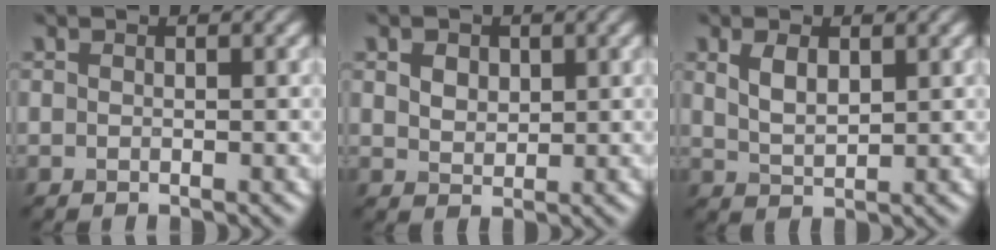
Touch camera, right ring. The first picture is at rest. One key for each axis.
{"total": 2.8, "fx": 1.2, "fy": 1.9, "fz": 1.6, "tx": -0.030, "ty": 0.011, "tz": 0.013}
{"total": 2.7, "fx": 1.2, "fy": 1.4, "fz": 2.1, "tx": -0.048, "ty": -0.002, "tz": 0.028}